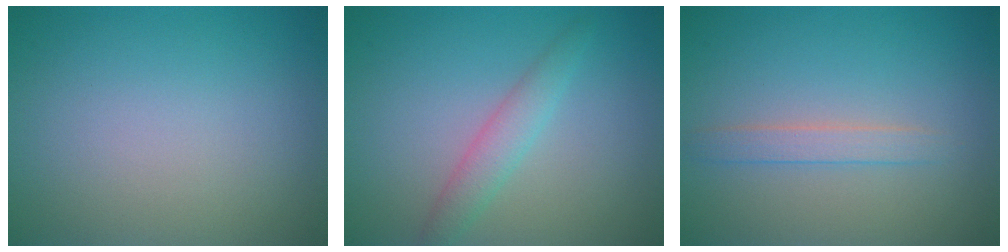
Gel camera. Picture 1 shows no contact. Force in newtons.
{"total": 2.3, "press": 2.3, "slide": 0.0}
{"total": 1.6, "press": 1.6, "slide": 0.0}